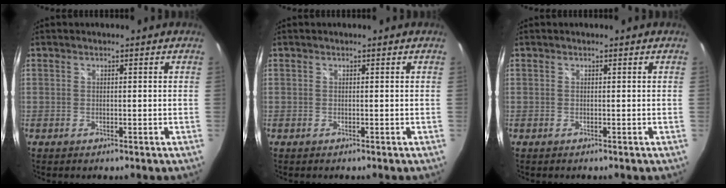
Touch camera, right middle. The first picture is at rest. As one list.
[{"total": 0.0}, {"total": 0.0}]